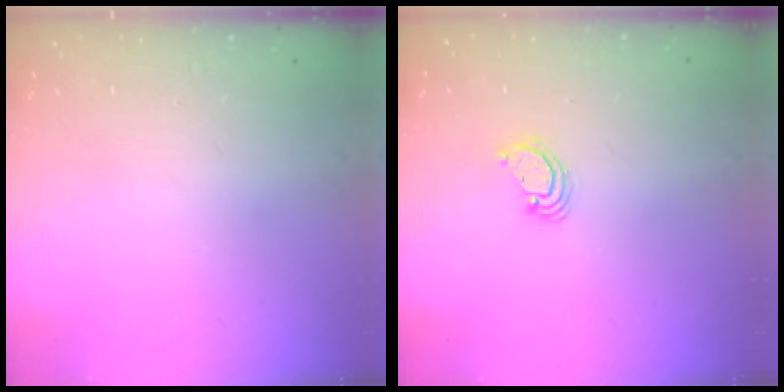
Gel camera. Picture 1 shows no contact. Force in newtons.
{"total": 2.7, "press": 2.7, "slide": 0.2}